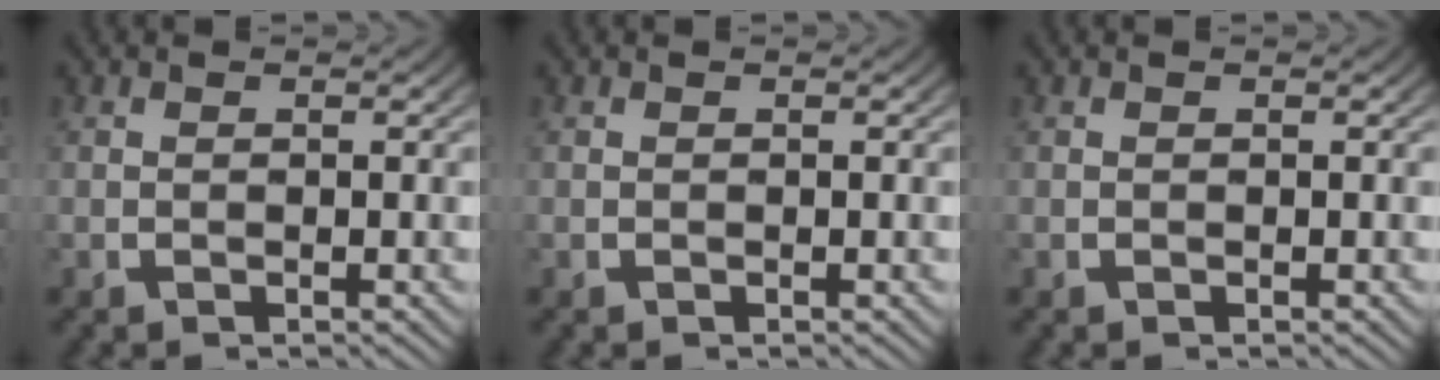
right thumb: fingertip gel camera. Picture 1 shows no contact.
{"total": 0.0}
{"total": 0.0}